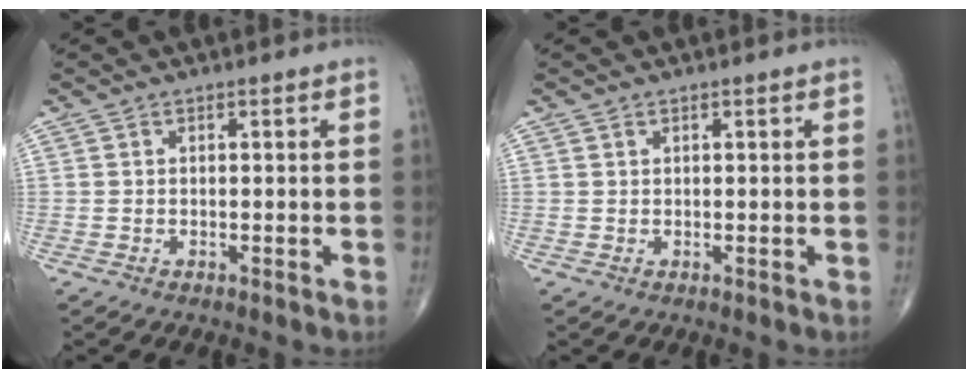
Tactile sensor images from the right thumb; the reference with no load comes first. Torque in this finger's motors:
{"motor_torque": [-0.24, 0.30, 0.02, -0.08, -0.09]}